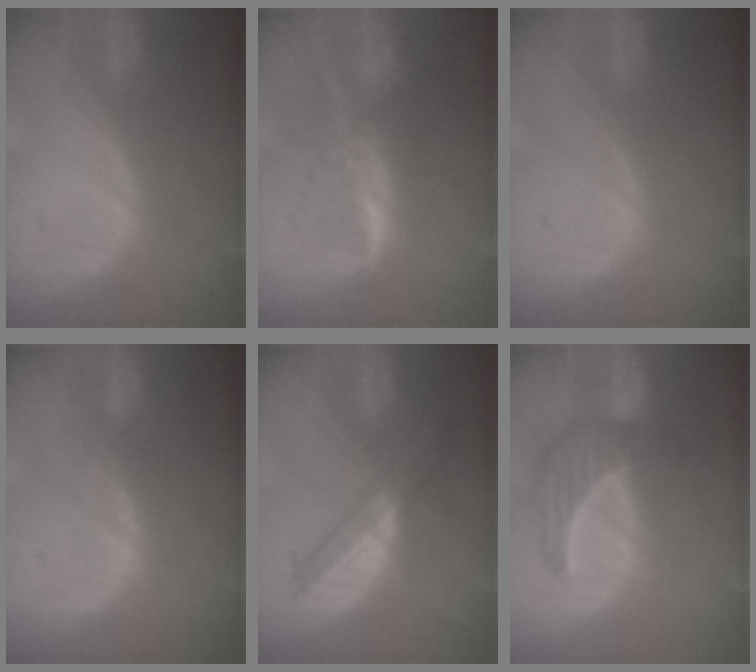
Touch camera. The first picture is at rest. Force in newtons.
{"total": 7.9, "press": 6.7, "slide": 4.3}
{"total": 0.0}
{"total": 1.9, "press": 1.8, "slide": 0.5}
{"total": 5.9, "press": 5.4, "slide": 2.6}
{"total": 6.7, "press": 6.7, "slide": 0.7}